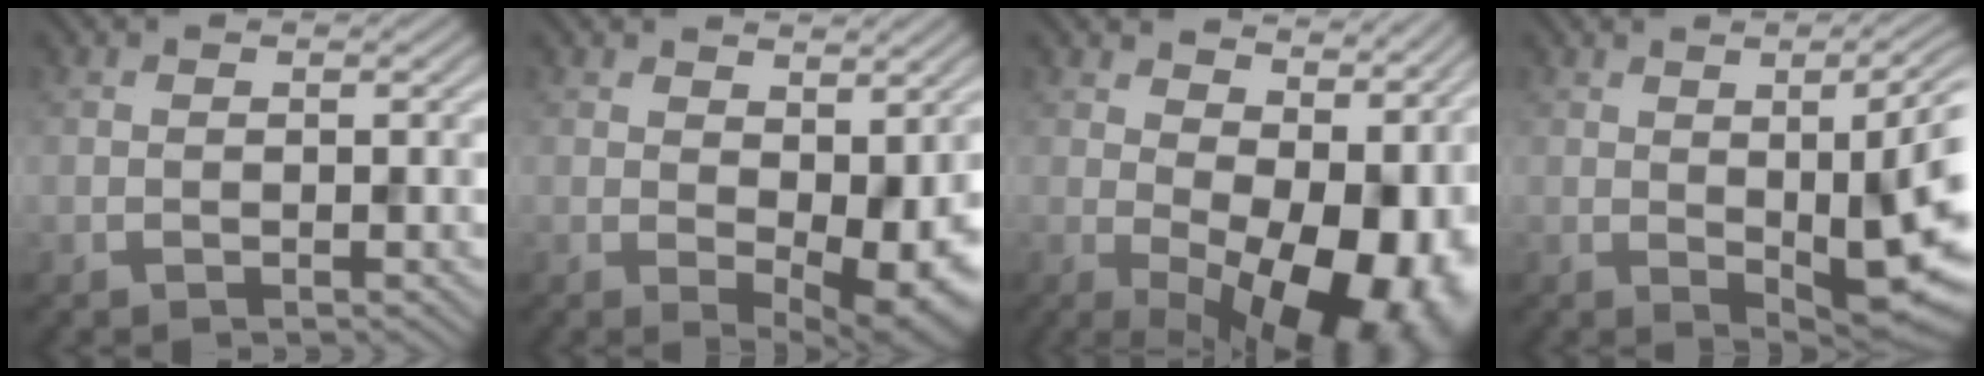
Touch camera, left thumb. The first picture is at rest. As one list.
[{"total": 8.3, "force": [0.3, 4.2, 7.1], "torque": [-0.104, -0.017, 0.017]}, {"total": 15.9, "force": [0.9, 9.2, 12.9], "torque": [-0.144, -0.023, 0.049]}, {"total": 11.2, "force": [0.6, 3.4, 10.6], "torque": [-0.137, 0.000, 0.009]}]